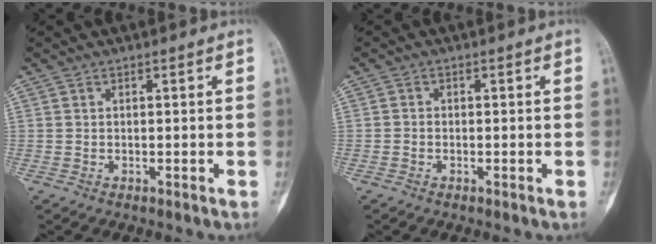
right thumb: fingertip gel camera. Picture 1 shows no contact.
{"total": 0.8, "force": [-0.3, 0.7, 0.3], "torque": [-0.002, 0.003, -0.007]}